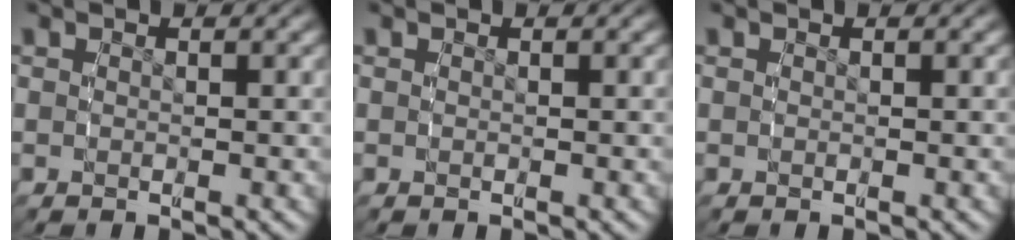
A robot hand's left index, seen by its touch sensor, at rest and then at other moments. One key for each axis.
{"total": 0.0}
{"total": 0.0}